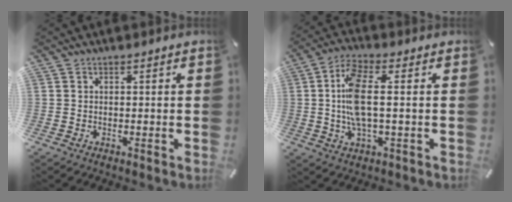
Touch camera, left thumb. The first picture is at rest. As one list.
[{"total": 10.4, "force": [0.2, 3.6, 9.8], "torque": [-0.214, -0.011, -0.002]}]